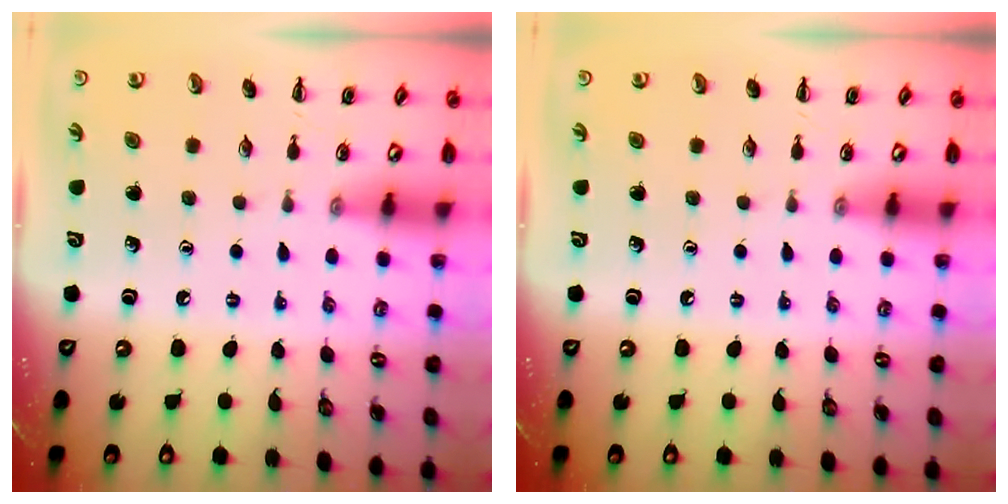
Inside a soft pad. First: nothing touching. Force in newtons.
{"total": 0.0}